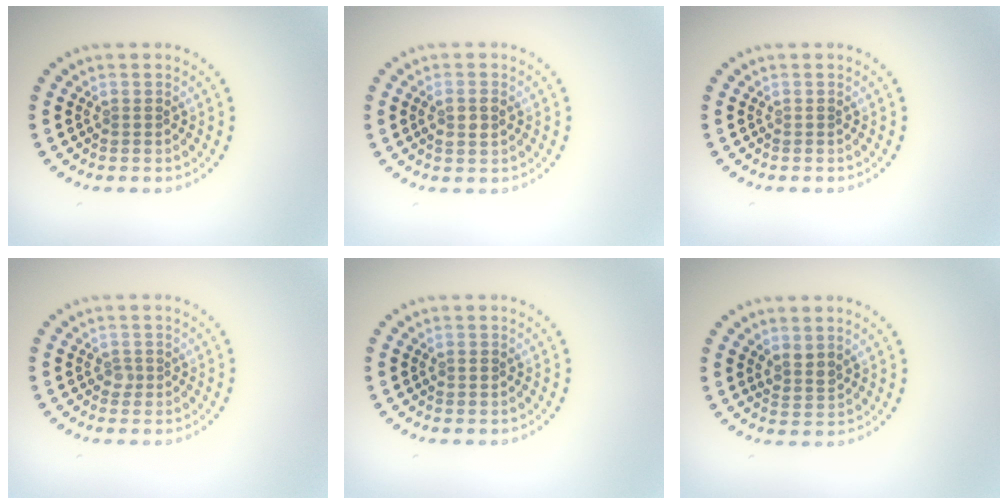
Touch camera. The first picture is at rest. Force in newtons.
{"total": 1.7, "press": 1.7, "slide": 0.4}
{"total": 0.0}
{"total": 0.8, "press": 0.6, "slide": 0.5}
{"total": 0.6, "press": 0.6, "slide": 0.1}
{"total": 1.4, "press": 1.2, "slide": 0.8}